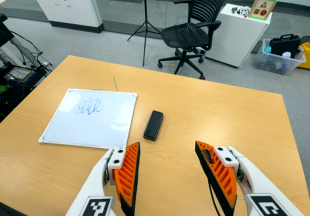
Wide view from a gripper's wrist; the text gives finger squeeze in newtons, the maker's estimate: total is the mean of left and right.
{"total": 0.0}